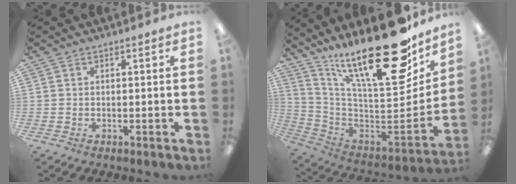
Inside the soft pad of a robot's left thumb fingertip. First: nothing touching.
{"total": 28.7, "force": [19.7, 7.9, 19.4], "torque": [-0.273, -0.149, 0.324]}